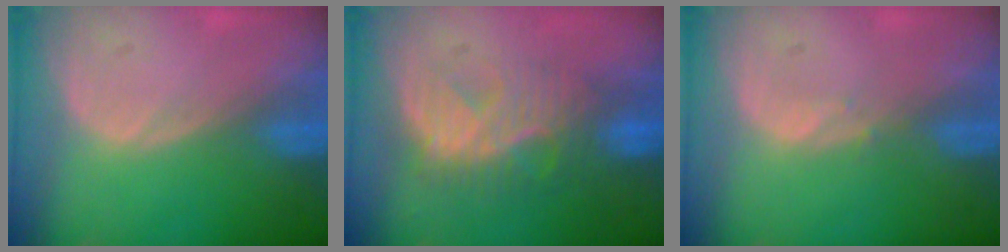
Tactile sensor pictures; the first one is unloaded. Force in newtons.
{"total": 8.1, "press": 8.0, "slide": 1.2}
{"total": 0.6, "press": 0.6, "slide": 0.1}